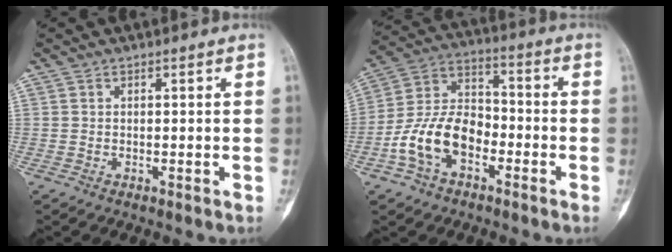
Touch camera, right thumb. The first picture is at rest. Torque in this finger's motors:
{"motor_torque": [1.59, 1.04, 1.23, -1.17, 0.10]}